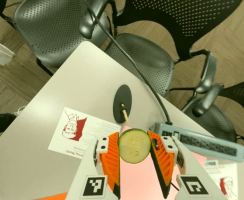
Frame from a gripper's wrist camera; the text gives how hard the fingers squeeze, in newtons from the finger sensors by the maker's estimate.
{"total": 13.2, "left": 13.3, "right": 13.1}